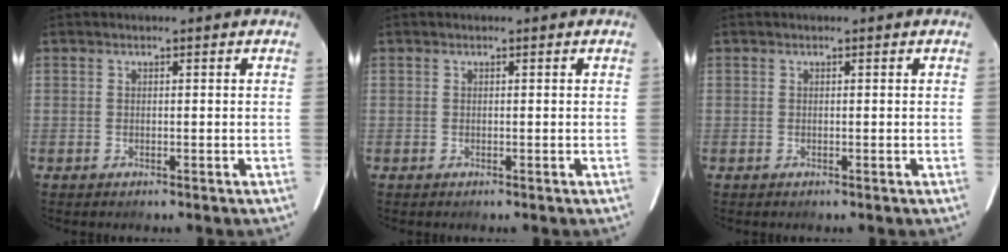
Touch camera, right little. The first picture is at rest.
{"total": 0.0}
{"total": 0.0}